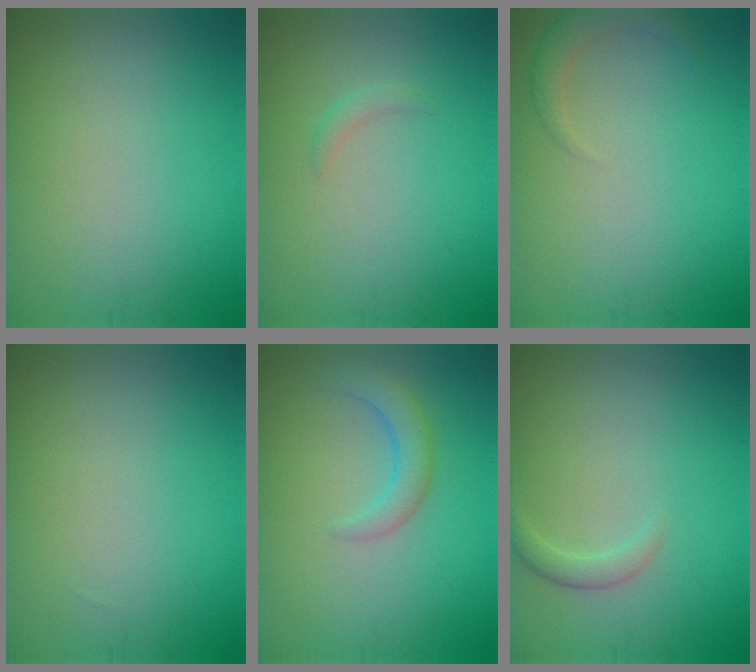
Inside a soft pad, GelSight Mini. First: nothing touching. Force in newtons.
{"total": 0.8, "press": 0.8, "slide": 0.0}
{"total": 1.8, "press": 1.8, "slide": 0.1}
{"total": 0.0}
{"total": 2.4, "press": 2.4, "slide": 0.3}
{"total": 1.3, "press": 1.3, "slide": 0.0}